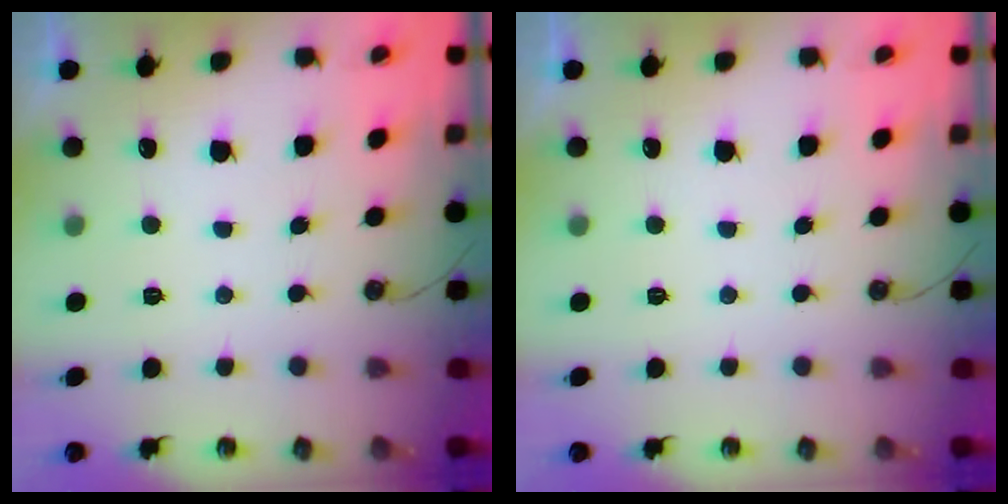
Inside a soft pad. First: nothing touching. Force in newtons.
{"total": 0.0}